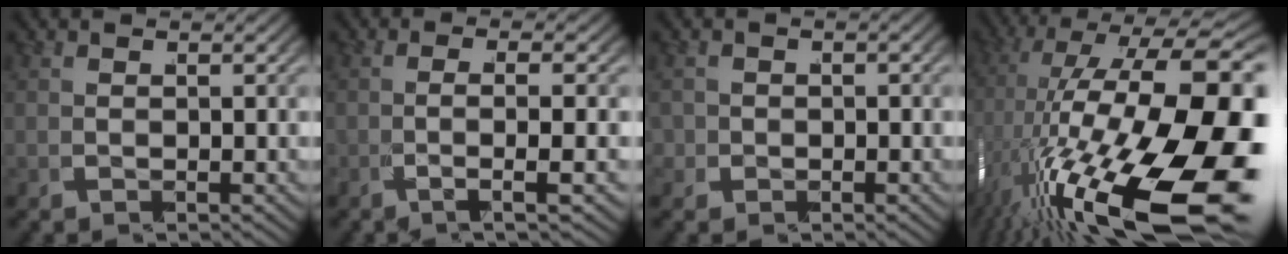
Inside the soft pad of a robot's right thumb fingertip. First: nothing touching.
{"total": 4.3, "force": [-1.4, 0.7, 4.0], "torque": [-0.075, 0.005, -0.036]}
{"total": 1.6, "force": [-0.8, 1.4, 0.2], "torque": [-0.010, -0.006, -0.010]}
{"total": 21.5, "force": [-5.3, 11.8, 17.2], "torque": [-0.331, -0.076, -0.047]}